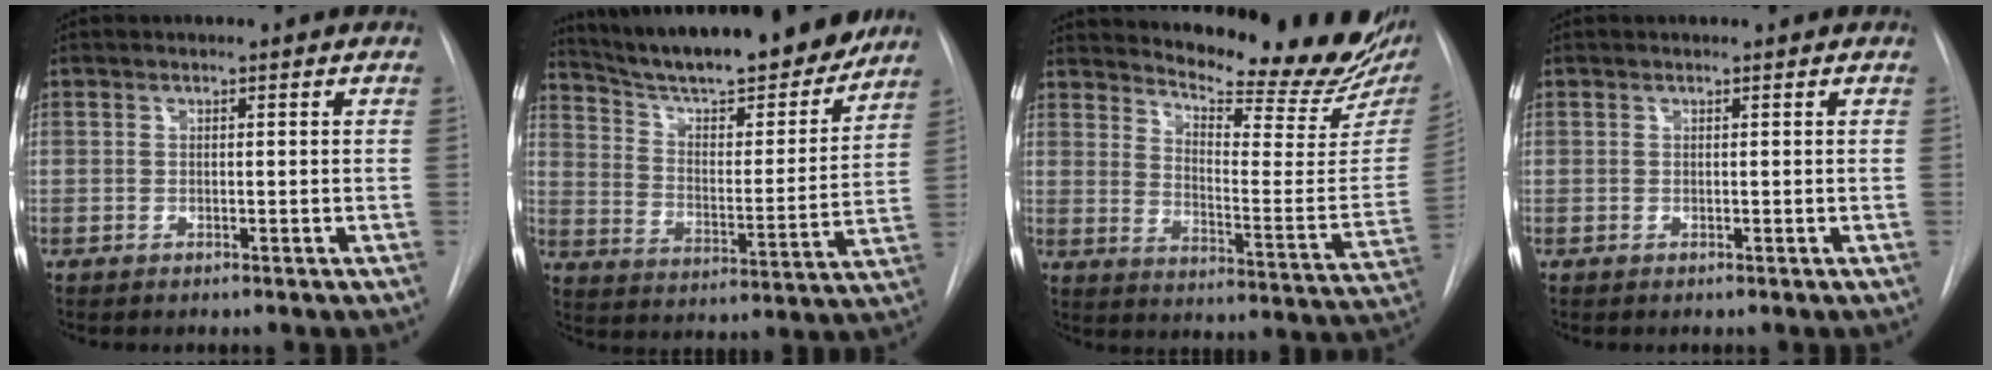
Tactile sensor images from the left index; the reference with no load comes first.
{"total": 23.0, "force": [20.3, 3.7, 10.3], "torque": [-0.169, -0.014, 0.297]}
{"total": 22.8, "force": [20.5, 3.7, 9.2], "torque": [-0.137, -0.099, 0.255]}
{"total": 0.0}